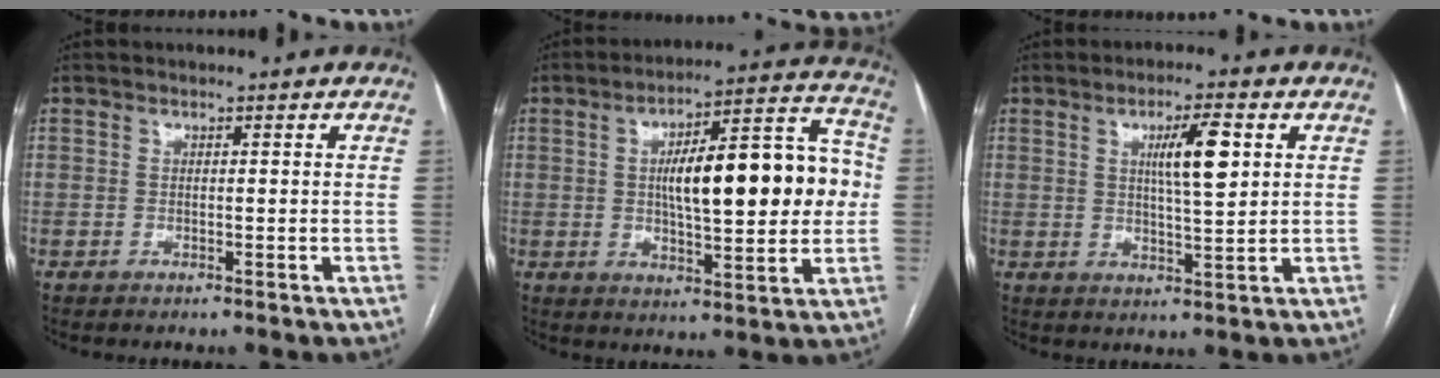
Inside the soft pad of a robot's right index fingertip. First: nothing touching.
{"total": 18.8, "force": [1.2, 5.1, 18.0], "torque": [-0.260, 0.038, 0.022]}
{"total": 7.0, "force": [2.2, 0.9, 6.6], "torque": [-0.113, 0.004, 0.037]}